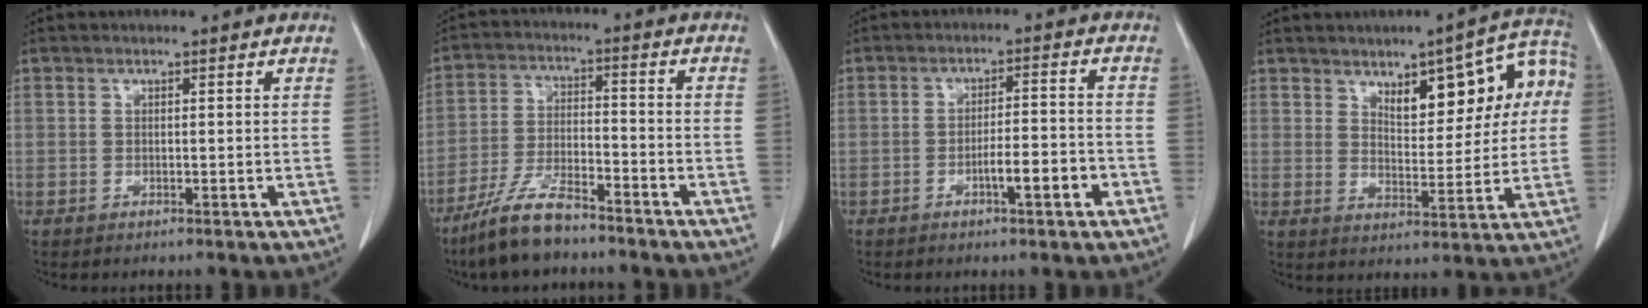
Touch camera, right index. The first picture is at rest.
{"total": 9.3, "force": [-7.4, 1.9, 5.3], "torque": [-0.111, -0.018, -0.144]}
{"total": 5.7, "force": [-2.6, 0.7, 5.0], "torque": [-0.075, 0.004, -0.042]}
{"total": 12.9, "force": [4.1, 4.7, 11.3], "torque": [-0.137, 0.030, 0.059]}